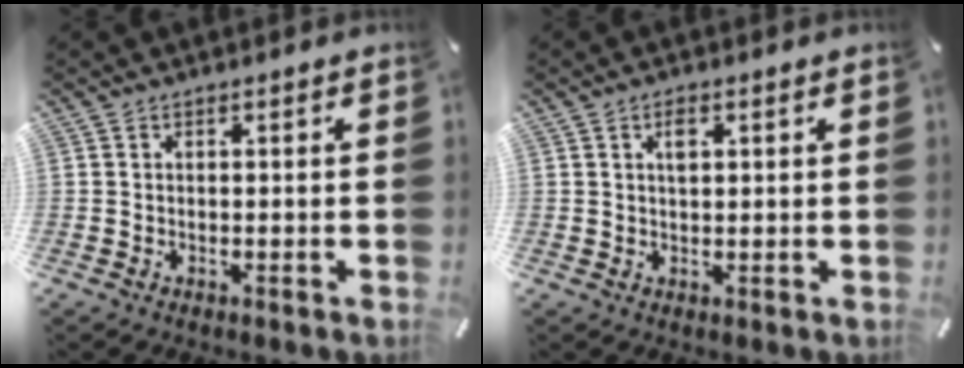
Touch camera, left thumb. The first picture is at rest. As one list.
[{"total": 2.4, "force": [0.9, 1.1, 1.9], "torque": [-0.033, 0.001, 0.013]}]